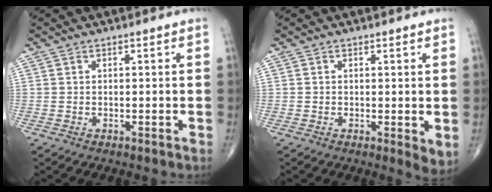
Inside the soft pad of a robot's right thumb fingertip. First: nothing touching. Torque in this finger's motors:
{"motor_torque": [0.30, 0.64, -0.08, -0.02, 0.11]}